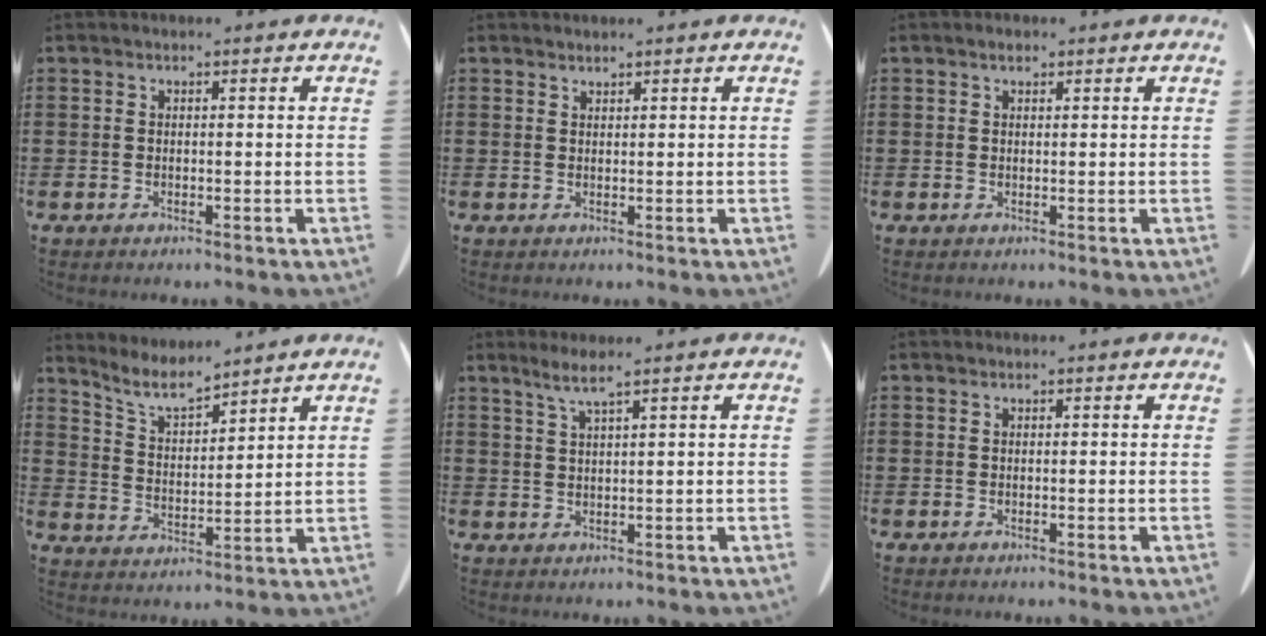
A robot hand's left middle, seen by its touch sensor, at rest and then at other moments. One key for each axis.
{"total": 0.9, "fx": 0.9, "fy": 0.0, "fz": 0.1, "tx": -0.003, "ty": -0.003, "tz": 0.020}
{"total": 0.9, "fx": 0.7, "fy": 0.4, "fz": 0.5, "tx": -0.013, "ty": 0.001, "tz": 0.013}
{"total": 6.4, "fx": 5.9, "fy": 0.8, "fz": 2.4, "tx": -0.068, "ty": -0.028, "tz": 0.106}
{"total": 3.0, "fx": 2.1, "fy": -0.4, "fz": 2.1, "tx": -0.047, "ty": -0.002, "tz": 0.038}
{"total": 0.0}